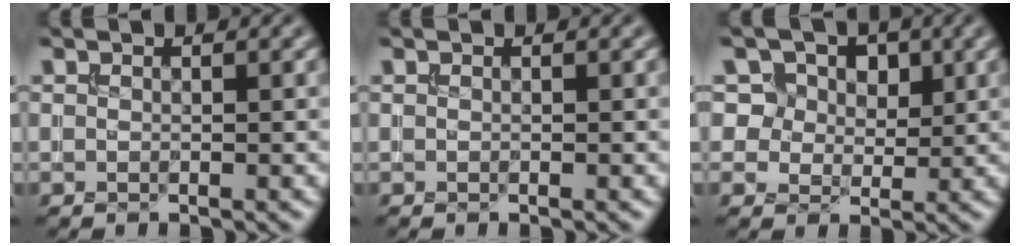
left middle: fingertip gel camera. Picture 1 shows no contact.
{"total": 0.0}
{"total": 8.9, "force": [4.7, 6.7, 3.5], "torque": [-0.066, 0.014, 0.071]}